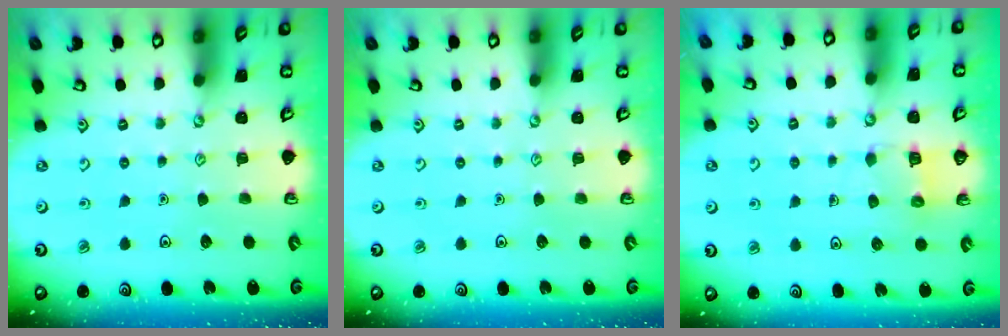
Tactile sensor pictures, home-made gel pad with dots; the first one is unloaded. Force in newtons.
{"total": 0.0}
{"total": 4.9, "press": 4.9, "slide": 0.4}